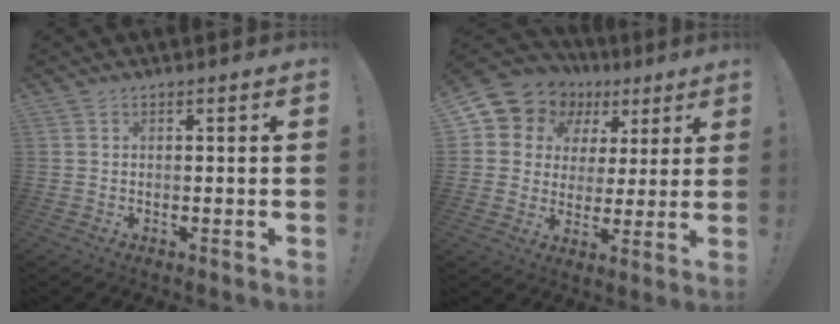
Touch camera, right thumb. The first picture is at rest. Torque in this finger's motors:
{"motor_torque": [0.26, 0.26, 0.12, 0.05, 0.05]}